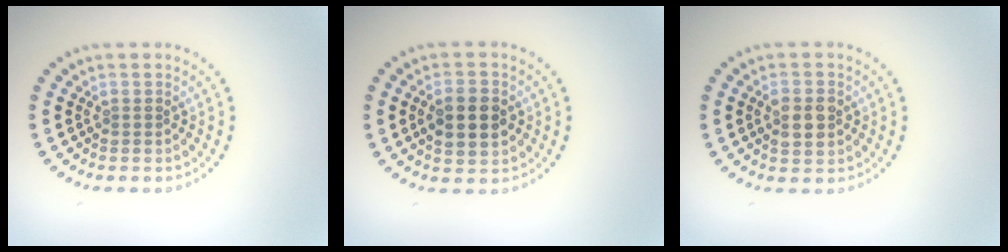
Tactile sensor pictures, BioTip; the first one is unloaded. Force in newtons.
{"total": 3.7, "press": 3.7, "slide": 0.3}
{"total": 2.6, "press": 2.6, "slide": 0.1}